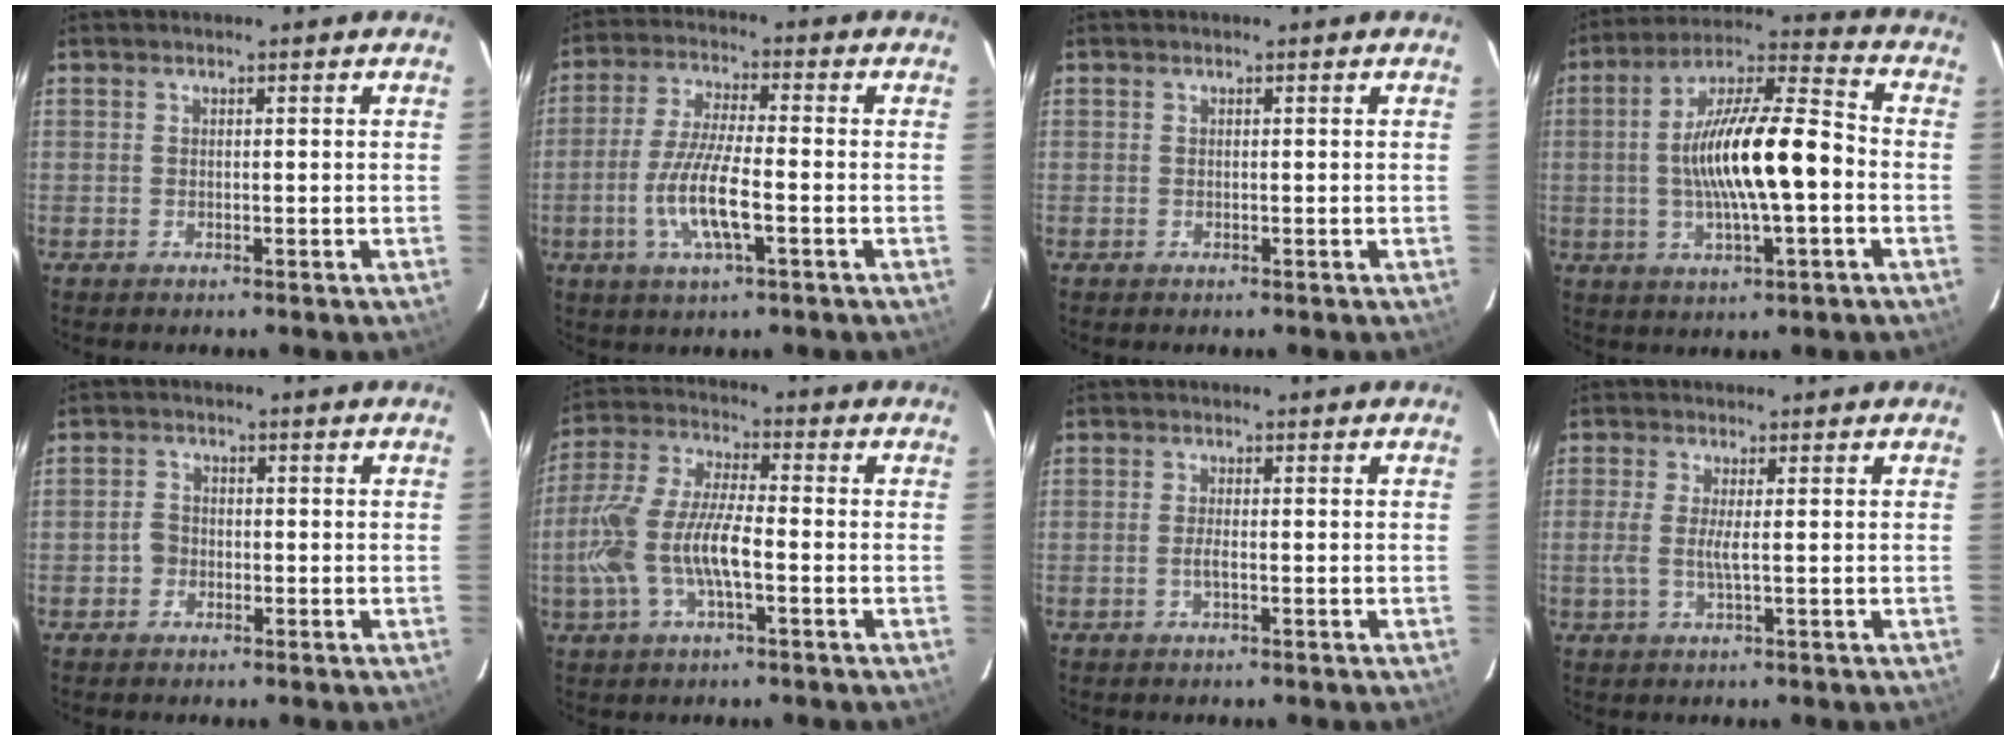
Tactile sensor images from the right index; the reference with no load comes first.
{"total": 10.2, "force": [-3.2, 2.1, 9.5], "torque": [-0.193, -0.007, -0.062]}
{"total": 0.0}
{"total": 16.6, "force": [-2.0, 3.9, 16.0], "torque": [-0.281, 0.016, -0.035]}
{"total": 2.4, "force": [-1.0, 2.1, 0.7], "torque": [-0.017, 0.007, -0.019]}
{"total": 13.4, "force": [-3.4, 4.5, 12.2], "torque": [-0.263, 0.000, -0.066]}
{"total": 1.6, "force": [-0.6, 0.3, 1.5], "torque": [-0.031, -0.001, -0.011]}
{"total": 3.3, "force": [-0.2, 0.2, 3.3], "torque": [-0.071, -0.005, -0.007]}